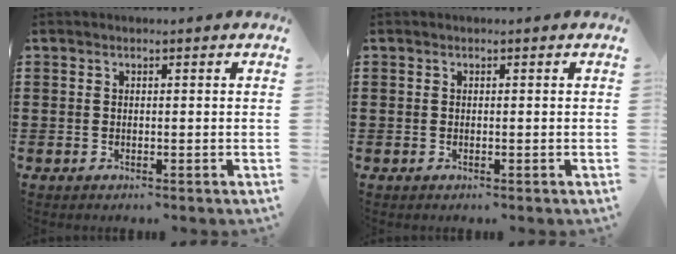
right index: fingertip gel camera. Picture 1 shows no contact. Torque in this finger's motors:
{"motor_torque": [0.40, 0.29, -0.01, 0.00]}